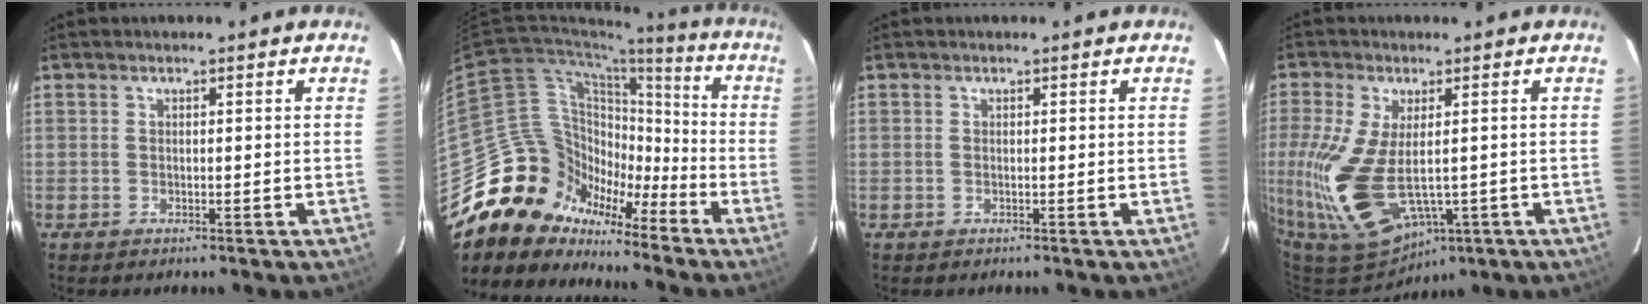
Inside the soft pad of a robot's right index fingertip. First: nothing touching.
{"total": 15.7, "force": [-11.5, 10.5, 2.0], "torque": [-0.032, 0.060, -0.201]}
{"total": 0.0}
{"total": 18.8, "force": [-3.7, 10.2, 15.4], "torque": [-0.347, -0.042, -0.043]}